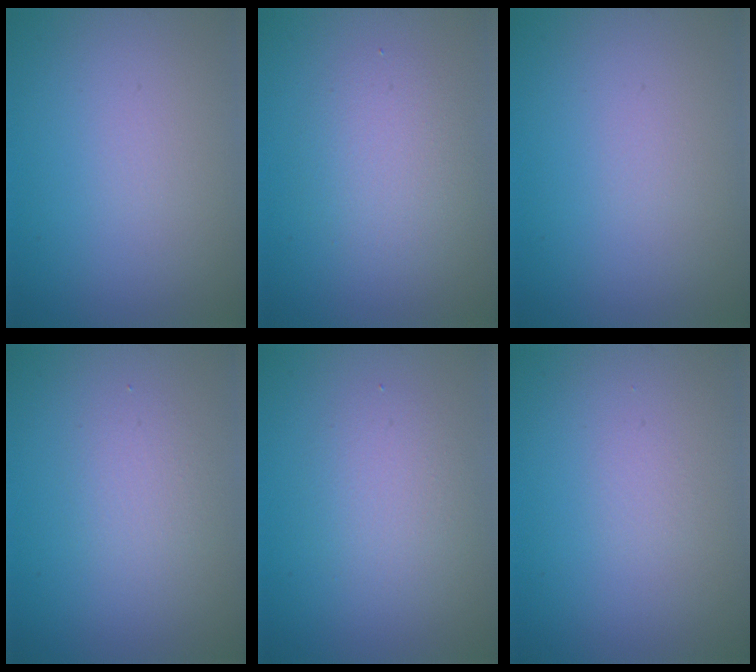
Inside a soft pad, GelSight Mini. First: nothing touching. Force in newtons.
{"total": 2.9, "press": 2.9, "slide": 0.3}
{"total": 0.0}
{"total": 1.6, "press": 1.6, "slide": 0.1}
{"total": 2.4, "press": 2.4, "slide": 0.1}
{"total": 0.5, "press": 0.5, "slide": 0.1}